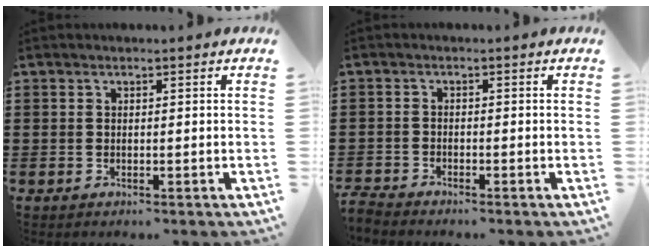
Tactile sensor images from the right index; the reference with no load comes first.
{"total": 1.9, "force": [-1.9, 0.1, 0.0], "torque": [-0.004, 0.001, -0.042]}